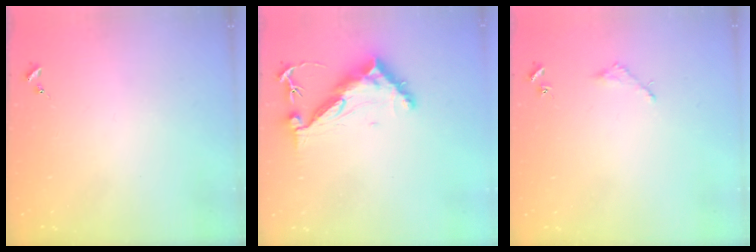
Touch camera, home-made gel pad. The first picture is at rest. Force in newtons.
{"total": 10.4, "press": 10.3, "slide": 0.9}
{"total": 1.6, "press": 1.6, "slide": 0.2}